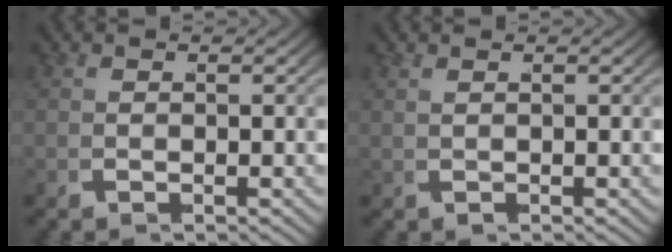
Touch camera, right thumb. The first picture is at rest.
{"total": 0.5, "force": [0.4, -0.1, 0.3], "torque": [-0.001, 0.001, 0.011]}